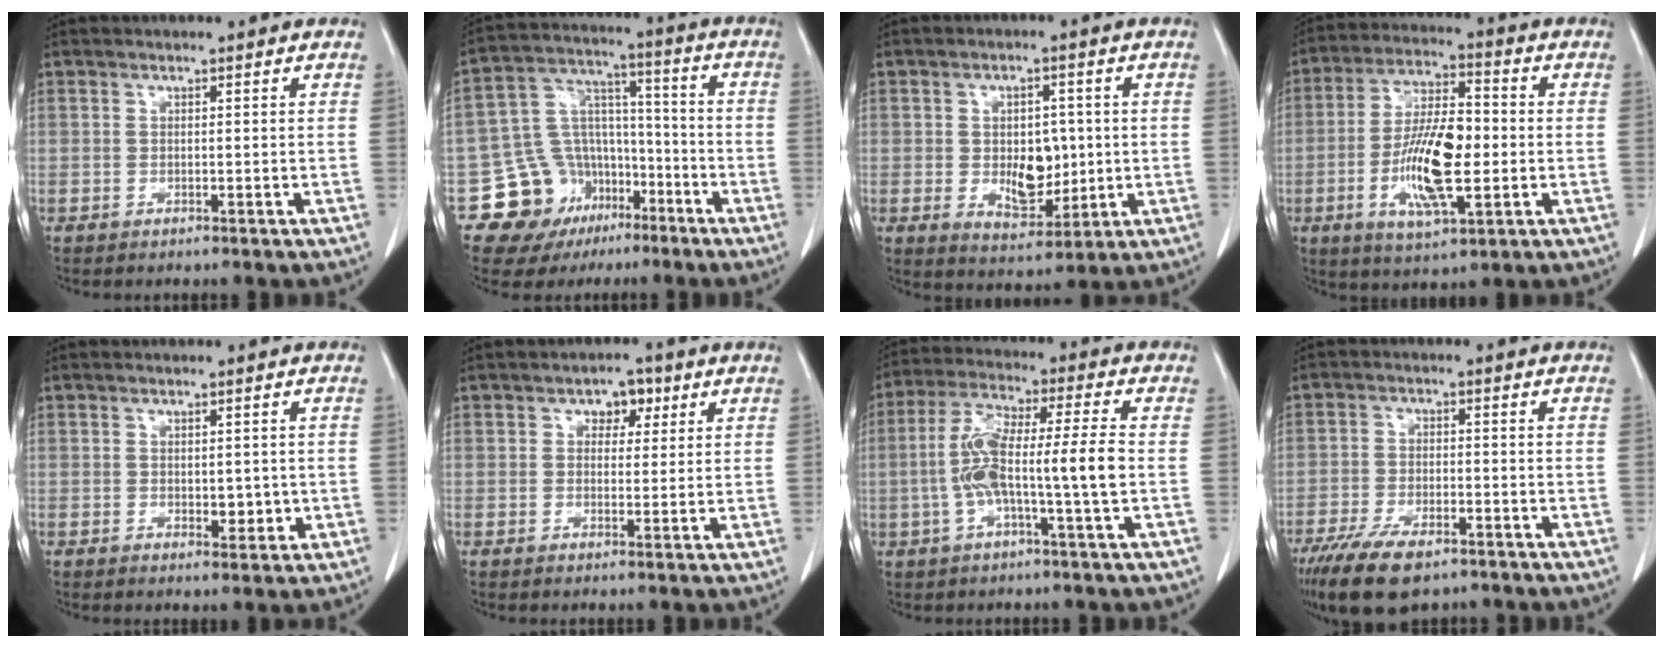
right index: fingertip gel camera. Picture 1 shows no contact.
{"total": 14.2, "force": [-7.1, 11.6, 4.2], "torque": [-0.065, 0.073, -0.101]}
{"total": 7.7, "force": [-0.1, 4.5, 6.3], "torque": [-0.094, 0.001, 0.012]}
{"total": 13.4, "force": [-2.2, 3.9, 12.6], "torque": [-0.243, 0.001, -0.039]}
{"total": 2.9, "force": [-0.2, 1.6, 2.5], "torque": [-0.030, -0.004, 0.004]}
{"total": 3.5, "force": [1.5, 2.3, 2.2], "torque": [-0.026, 0.009, 0.021]}
{"total": 11.1, "force": [-1.5, 0.5, 11.0], "torque": [-0.218, 0.019, -0.036]}
{"total": 10.2, "force": [-7.2, 3.7, 6.3], "torque": [-0.111, -0.015, -0.121]}